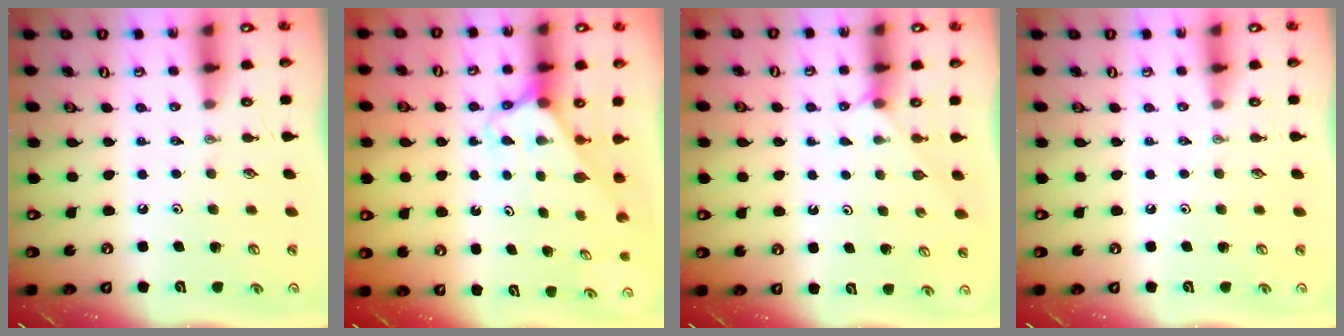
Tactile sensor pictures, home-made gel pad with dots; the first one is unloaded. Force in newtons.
{"total": 2.6, "press": 2.6, "slide": 0.2}
{"total": 1.8, "press": 1.7, "slide": 0.4}
{"total": 0.0}